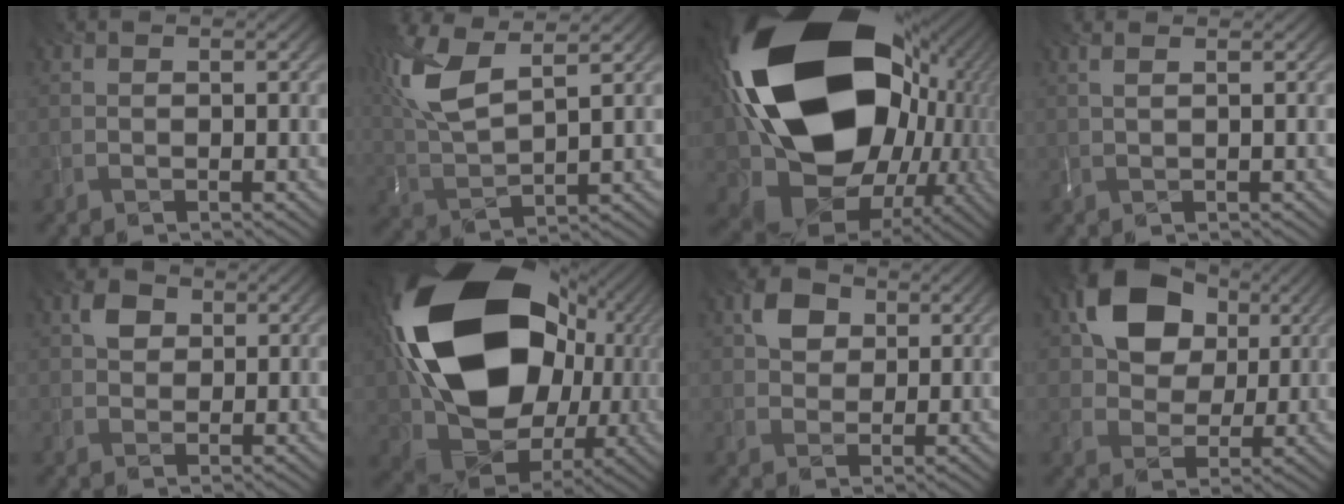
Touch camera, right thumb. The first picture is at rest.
{"total": 12.1, "force": [5.7, 4.6, 9.6], "torque": [-0.254, 0.020, 0.115]}
{"total": 23.4, "force": [1.9, 16.5, 16.4], "torque": [-0.339, -0.089, 0.076]}
{"total": 1.6, "force": [0.8, 0.0, 1.4], "torque": [-0.038, 0.007, 0.018]}
{"total": 3.0, "force": [1.1, 2.3, 1.6], "torque": [-0.037, 0.007, 0.015]}
{"total": 22.8, "force": [4.4, 16.5, 15.1], "torque": [-0.362, -0.029, 0.098]}
{"total": 4.5, "force": [1.7, 3.3, 2.4], "torque": [-0.054, 0.009, 0.022]}
{"total": 12.3, "force": [4.1, 8.8, 7.5], "torque": [-0.144, 0.011, 0.066]}